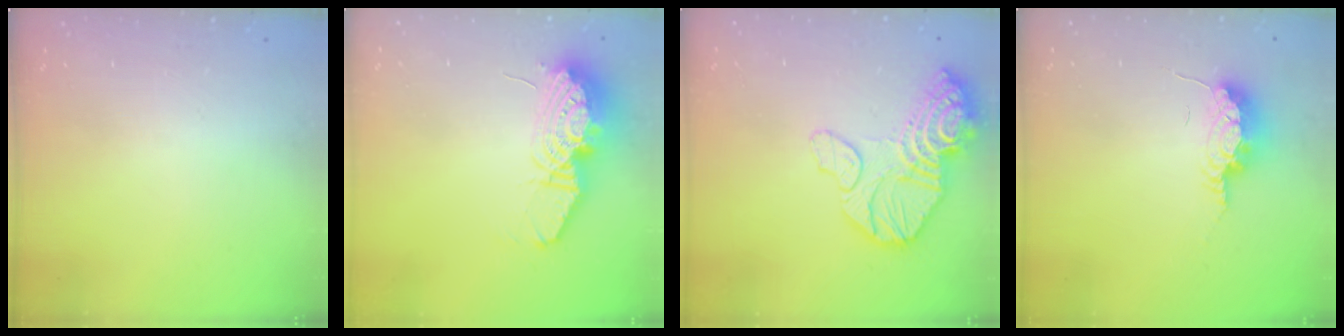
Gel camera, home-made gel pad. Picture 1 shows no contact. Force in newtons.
{"total": 15.2, "press": 15.1, "slide": 1.5}
{"total": 22.6, "press": 19.8, "slide": 11.0}
{"total": 11.5, "press": 9.0, "slide": 7.2}